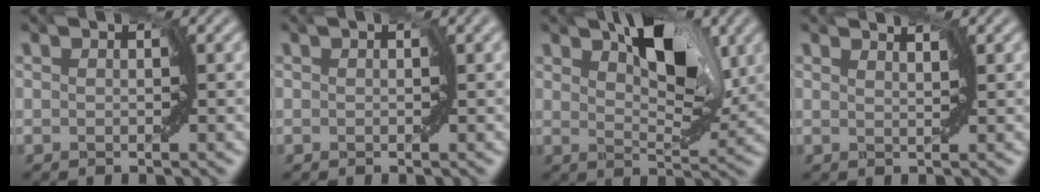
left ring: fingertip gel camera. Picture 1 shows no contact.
{"total": 0.5, "force": [0.0, 0.3, 0.4], "torque": [-0.004, -0.003, -0.002]}
{"total": 6.9, "force": [3.1, 3.1, 5.3], "torque": [-0.083, 0.000, 0.048]}
{"total": 1.1, "force": [0.9, -0.3, 0.5], "torque": [-0.004, 0.000, 0.013]}